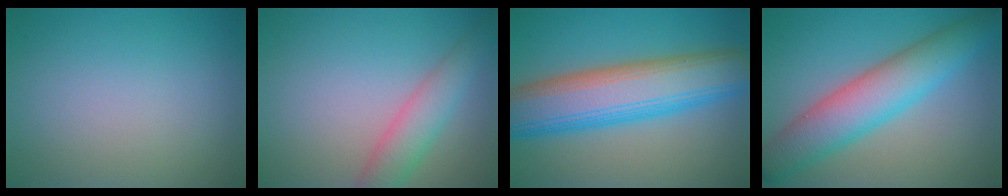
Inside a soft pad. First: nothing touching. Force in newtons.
{"total": 3.7, "press": 3.7, "slide": 0.2}
{"total": 10.5, "press": 10.5, "slide": 0.6}
{"total": 7.4, "press": 7.4, "slide": 0.4}